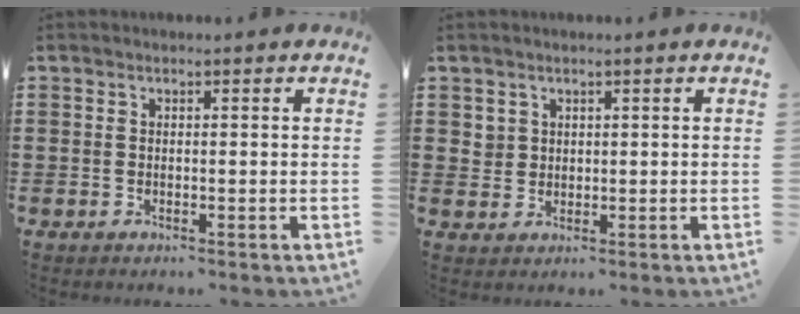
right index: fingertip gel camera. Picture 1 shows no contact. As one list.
[{"total": 2.1, "force": [1.0, 1.8, 0.2], "torque": [-0.012, 0.009, 0.020]}]